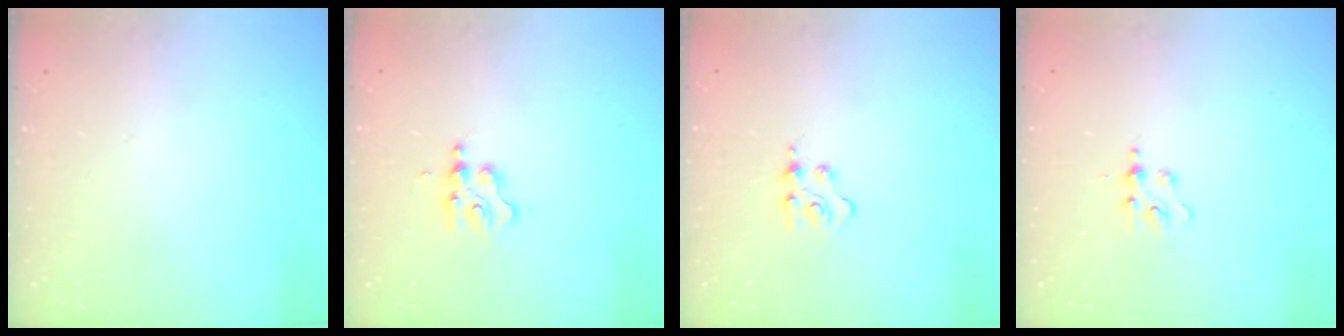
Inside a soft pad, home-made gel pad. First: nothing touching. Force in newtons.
{"total": 3.4, "press": 3.4, "slide": 0.3}
{"total": 3.5, "press": 3.5, "slide": 0.4}
{"total": 3.0, "press": 3.0, "slide": 0.3}